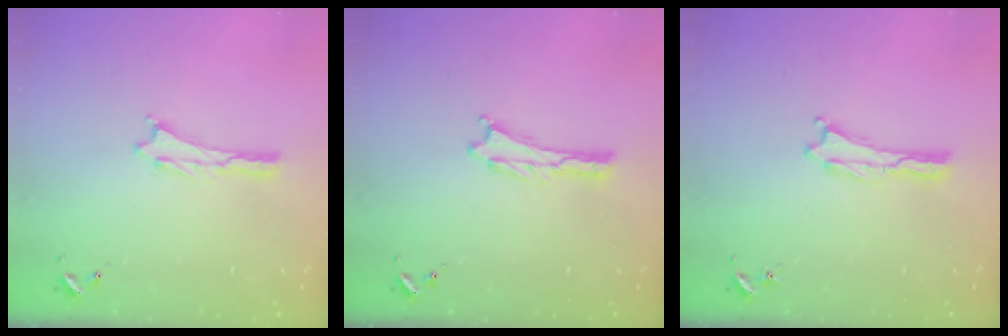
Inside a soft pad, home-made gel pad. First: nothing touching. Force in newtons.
{"total": 0.0}
{"total": 0.0}